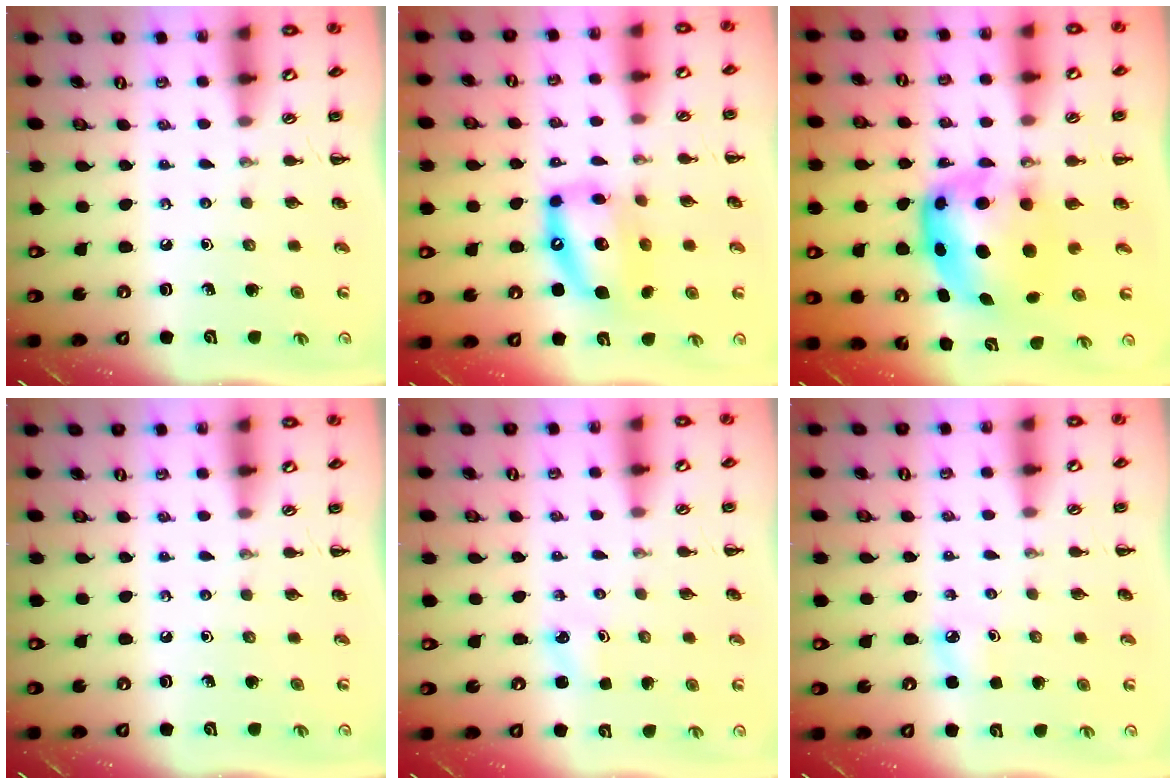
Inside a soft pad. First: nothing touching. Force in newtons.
{"total": 13.8, "press": 13.3, "slide": 3.7}
{"total": 8.5, "press": 8.3, "slide": 2.0}
{"total": 0.0}
{"total": 1.8, "press": 1.7, "slide": 0.5}
{"total": 3.8, "press": 3.6, "slide": 1.1}